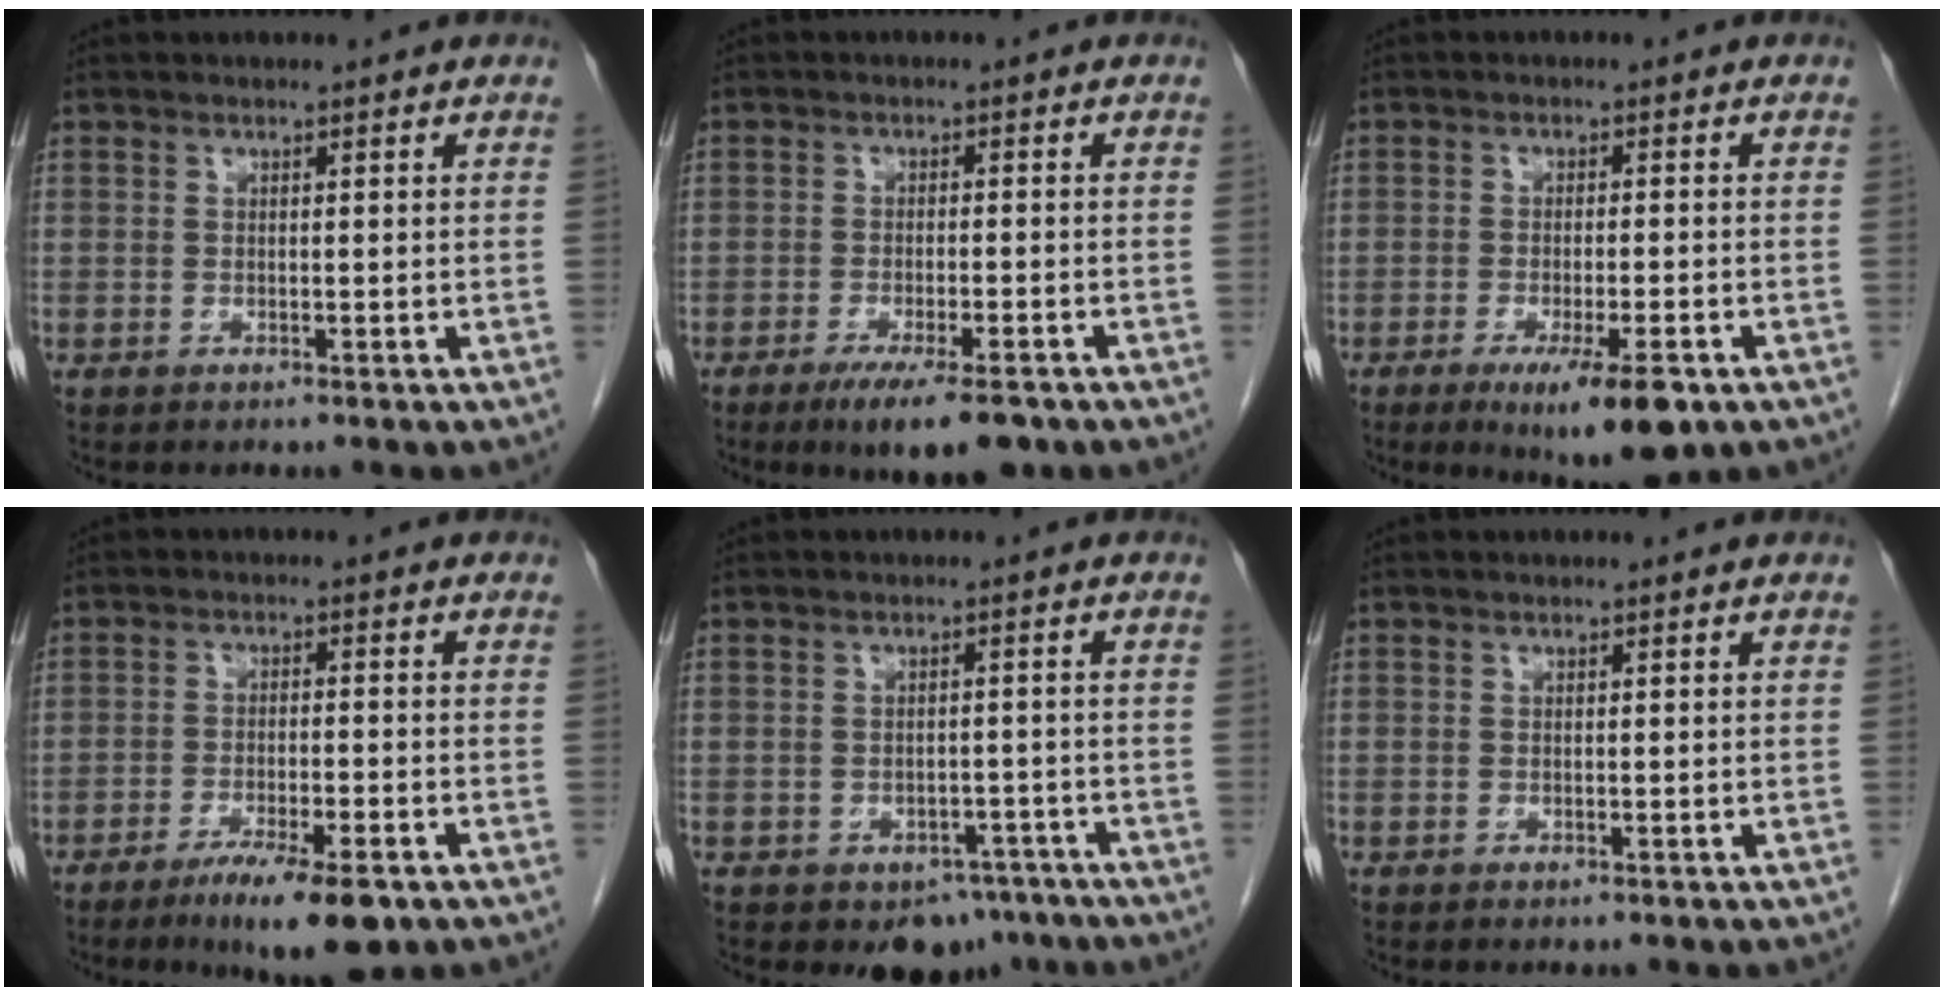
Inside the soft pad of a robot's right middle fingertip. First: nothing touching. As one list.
[{"total": 8.1, "force": [-5.6, 1.6, 5.7], "torque": [-0.083, -0.014, -0.084]}, {"total": 8.7, "force": [-4.8, 1.5, 7.1], "torque": [-0.106, -0.018, -0.067]}, {"total": 8.8, "force": [-5.6, 1.4, 6.6], "torque": [-0.104, -0.016, -0.087]}, {"total": 5.1, "force": [-3.4, 3.3, 1.8], "torque": [-0.009, 0.008, -0.040]}, {"total": 0.0}]